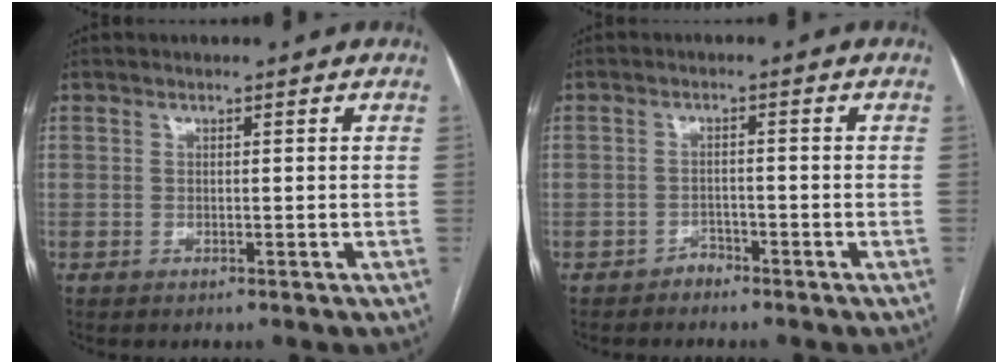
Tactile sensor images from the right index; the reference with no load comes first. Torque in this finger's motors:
{"motor_torque": [-0.11, 0.03, -0.24, -0.08]}